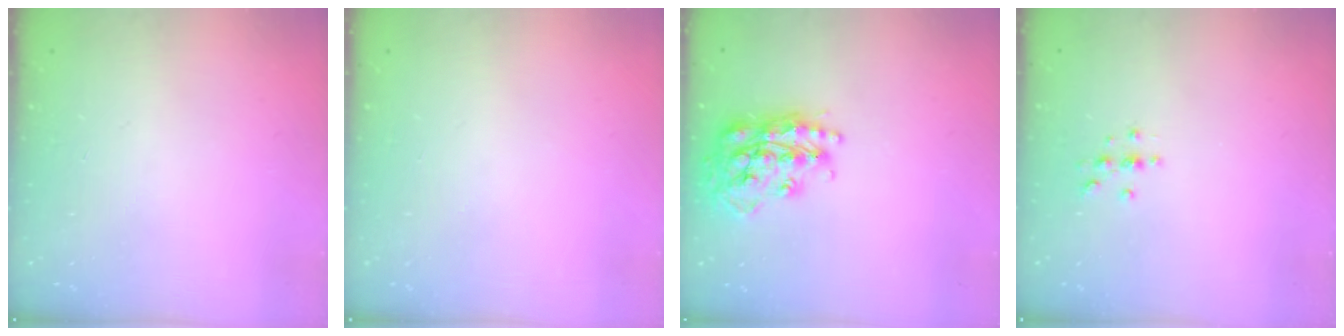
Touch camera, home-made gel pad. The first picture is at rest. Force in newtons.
{"total": 0.0}
{"total": 19.5, "press": 19.5, "slide": 1.8}
{"total": 3.0, "press": 3.0, "slide": 0.4}